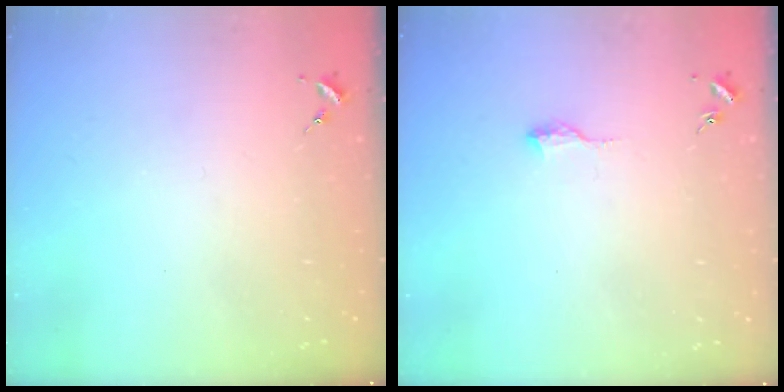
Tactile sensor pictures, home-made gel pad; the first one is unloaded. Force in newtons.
{"total": 7.3, "press": 7.3, "slide": 0.6}